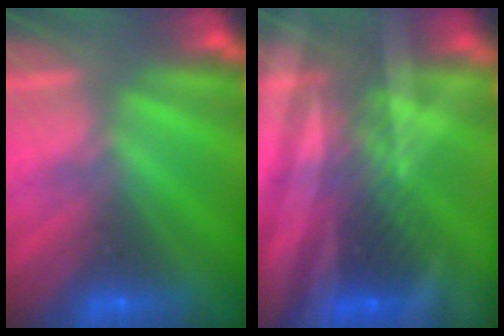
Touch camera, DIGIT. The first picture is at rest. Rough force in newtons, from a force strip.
{"total": 2.9}